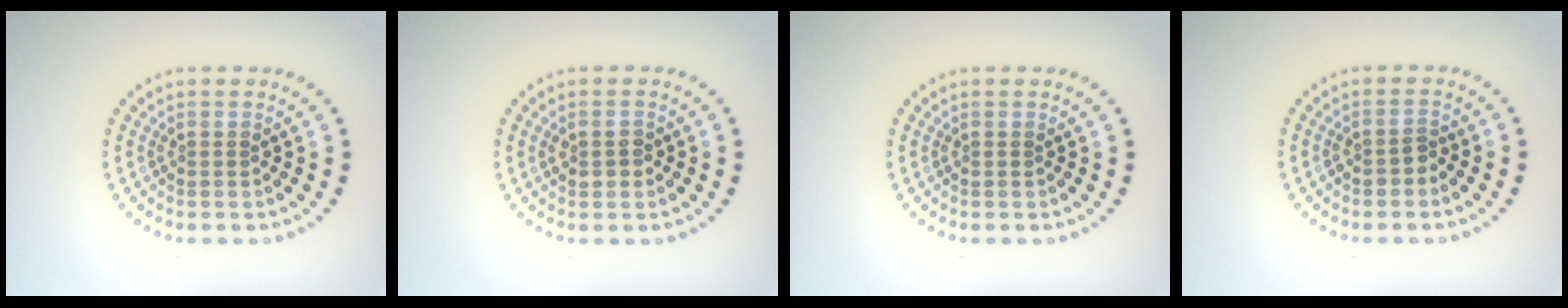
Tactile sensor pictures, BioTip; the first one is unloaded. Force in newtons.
{"total": 1.5, "press": 1.5, "slide": 0.0}
{"total": 0.0}
{"total": 1.1, "press": 1.0, "slide": 0.4}